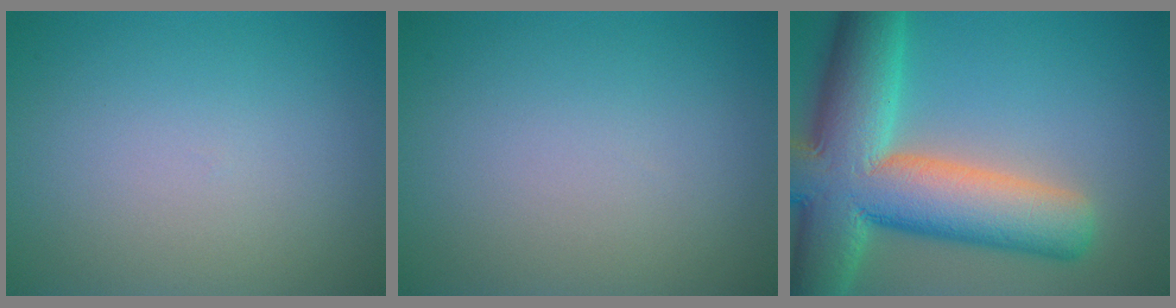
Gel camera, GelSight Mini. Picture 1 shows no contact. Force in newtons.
{"total": 0.0}
{"total": 14.1, "press": 14.1, "slide": 0.9}